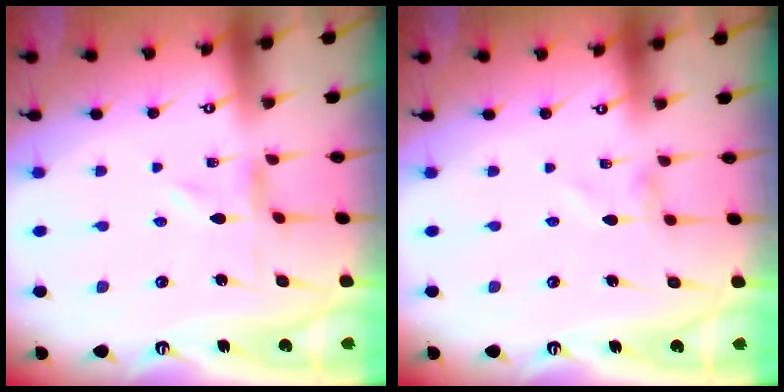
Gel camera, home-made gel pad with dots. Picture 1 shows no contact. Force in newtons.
{"total": 0.9, "press": 0.9, "slide": 0.1}